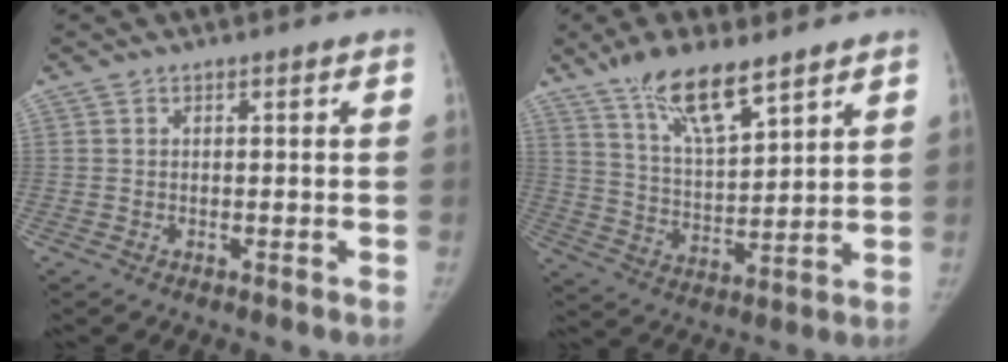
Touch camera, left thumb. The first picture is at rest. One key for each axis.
{"total": 12.9, "fx": 9.0, "fy": 3.8, "fz": 8.5, "tx": -0.138, "ty": -0.047, "tz": 0.172}